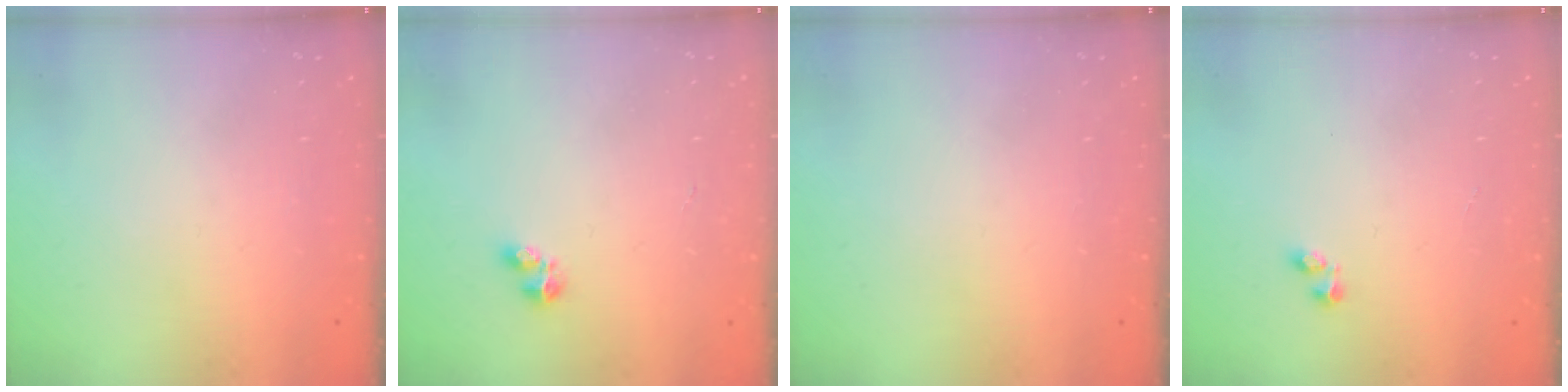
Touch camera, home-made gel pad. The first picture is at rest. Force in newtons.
{"total": 2.7, "press": 2.7, "slide": 0.5}
{"total": 0.0}
{"total": 1.4, "press": 1.4, "slide": 0.5}